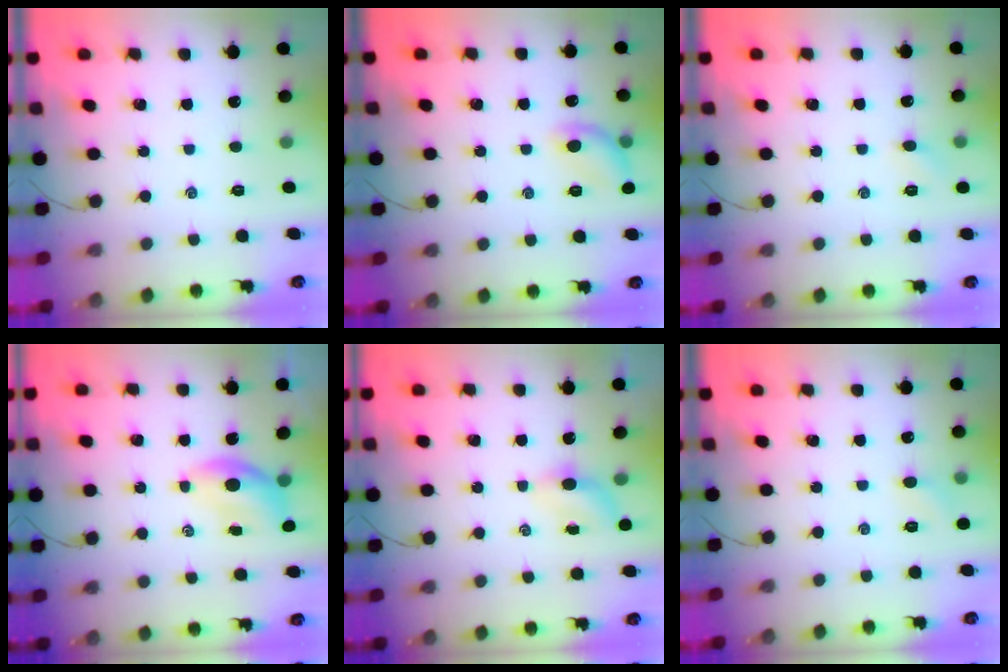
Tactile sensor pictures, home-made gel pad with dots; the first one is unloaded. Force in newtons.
{"total": 8.6, "press": 8.6, "slide": 0.2}
{"total": 2.5, "press": 2.4, "slide": 0.7}
{"total": 5.6, "press": 5.5, "slide": 0.9}
{"total": 3.6, "press": 3.4, "slide": 1.3}
{"total": 4.0, "press": 3.8, "slide": 1.2}